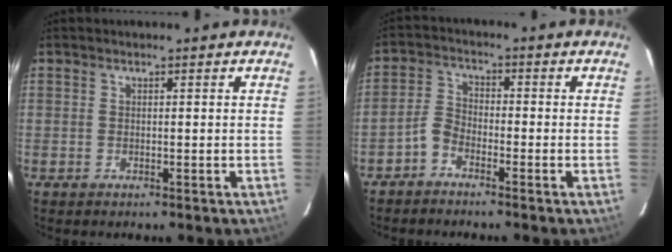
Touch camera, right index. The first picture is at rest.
{"total": 3.4, "force": [-2.5, 1.6, 1.5], "torque": [-0.043, 0.014, -0.055]}